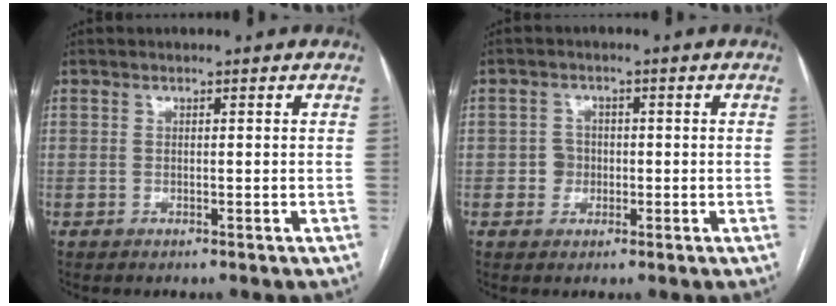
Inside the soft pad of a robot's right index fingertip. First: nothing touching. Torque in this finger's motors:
{"motor_torque": [0.25, 0.05, -0.01, 0.00]}